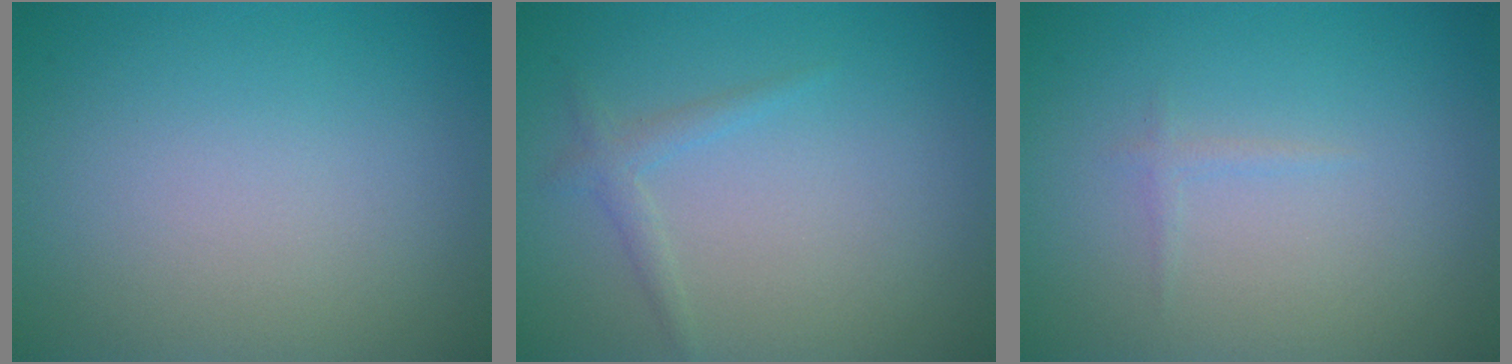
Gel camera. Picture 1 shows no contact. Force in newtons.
{"total": 1.2, "press": 1.2, "slide": 0.0}
{"total": 0.6, "press": 0.6, "slide": 0.0}